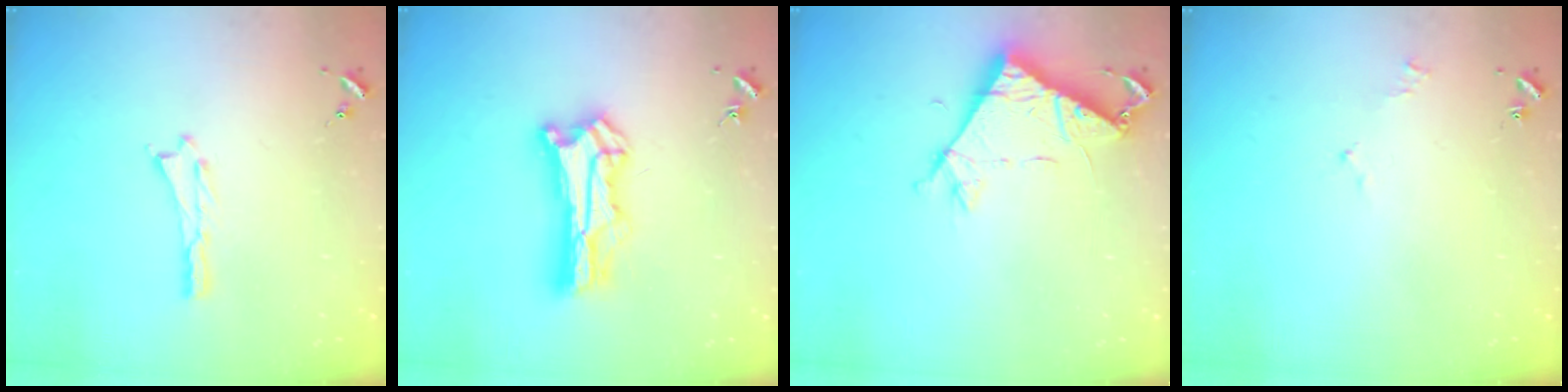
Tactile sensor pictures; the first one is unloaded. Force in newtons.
{"total": 10.7, "press": 10.6, "slide": 1.0}
{"total": 8.3, "press": 8.3, "slide": 0.6}
{"total": 1.6, "press": 1.5, "slide": 0.3}